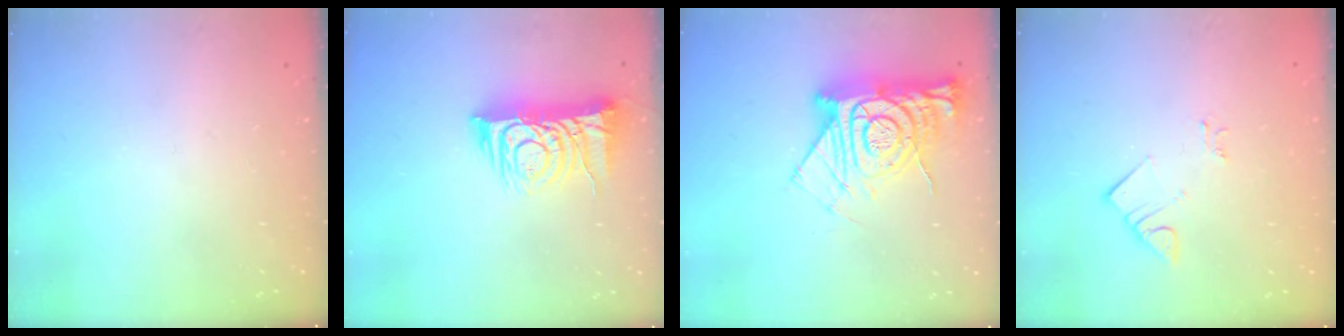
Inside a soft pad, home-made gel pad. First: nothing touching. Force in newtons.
{"total": 12.2, "press": 12.1, "slide": 1.3}
{"total": 17.8, "press": 17.7, "slide": 1.6}
{"total": 3.3, "press": 3.3, "slide": 0.1}